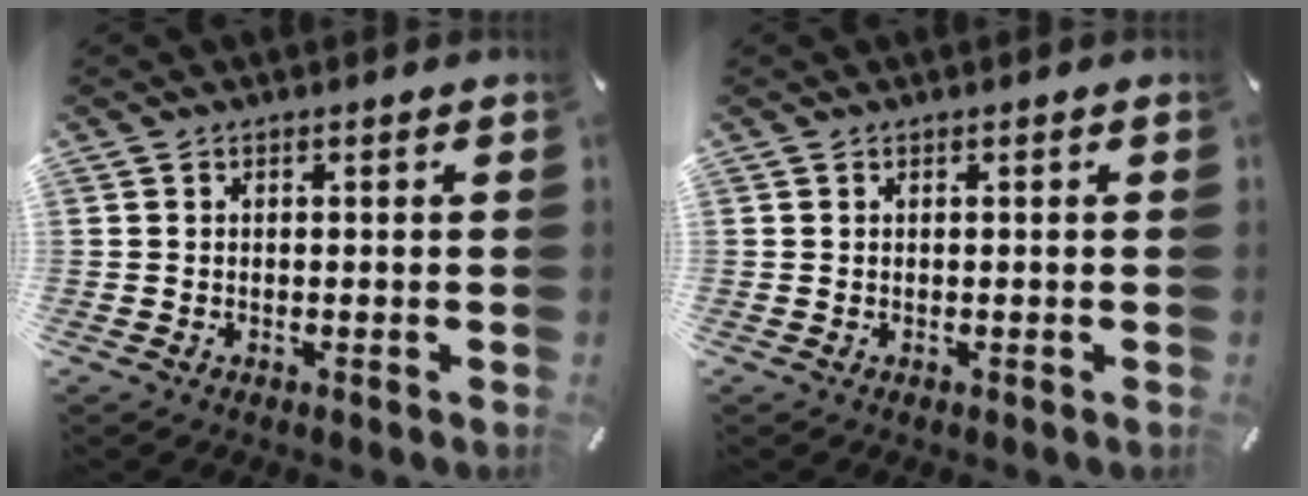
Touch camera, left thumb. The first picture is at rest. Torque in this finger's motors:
{"motor_torque": [0.00, 0.00, 0.00, 0.01, 0.00]}